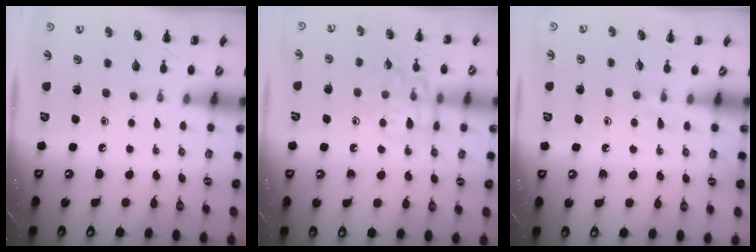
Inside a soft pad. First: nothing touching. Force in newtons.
{"total": 11.9, "press": 11.9, "slide": 1.0}
{"total": 3.1, "press": 2.8, "slide": 1.3}